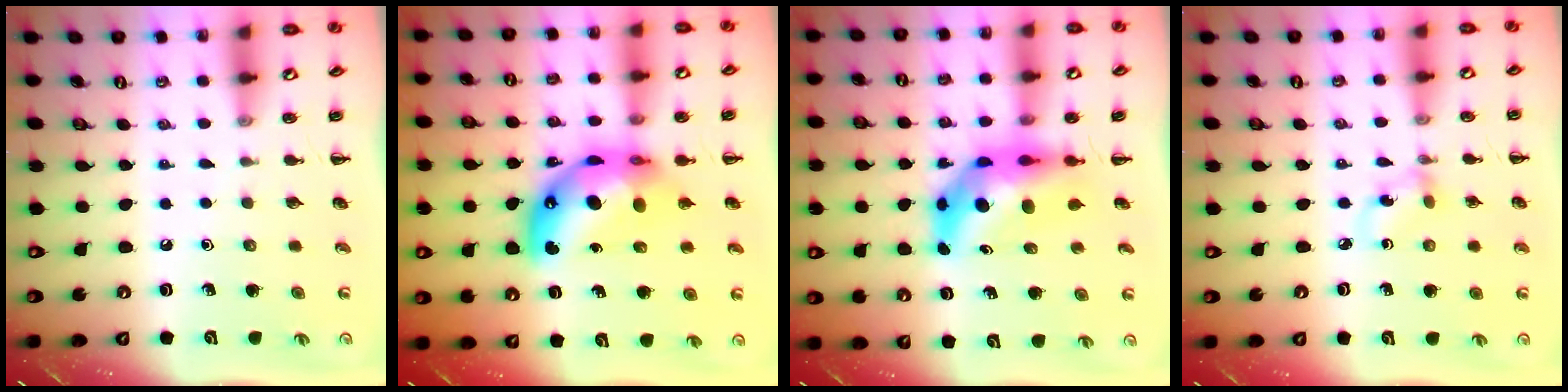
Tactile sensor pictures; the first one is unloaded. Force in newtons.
{"total": 13.0, "press": 12.4, "slide": 4.0}
{"total": 9.5, "press": 9.0, "slide": 3.1}
{"total": 3.0, "press": 2.9, "slide": 0.7}